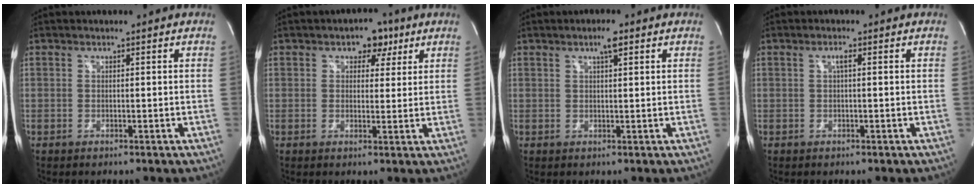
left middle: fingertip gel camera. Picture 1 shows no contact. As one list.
[{"total": 4.4, "force": [2.3, 2.9, 2.4], "torque": [-0.025, 0.012, 0.031]}, {"total": 2.4, "force": [1.4, 0.3, 1.9], "torque": [-0.038, 0.005, 0.023]}, {"total": 1.0, "force": [0.2, 0.1, 1.0], "torque": [-0.022, 0.002, 0.004]}]